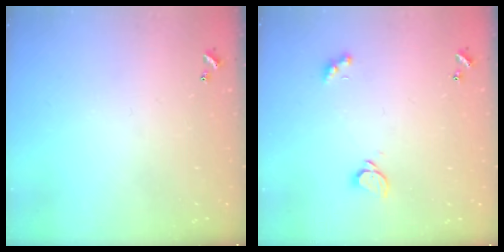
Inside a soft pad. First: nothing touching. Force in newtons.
{"total": 1.9, "press": 1.8, "slide": 0.5}